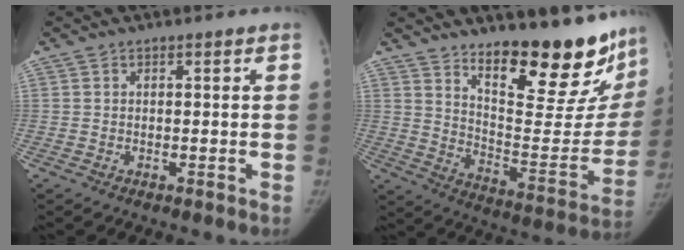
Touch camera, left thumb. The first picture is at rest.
{"total": 24.1, "force": [17.8, 7.4, 14.4], "torque": [-0.158, -0.130, 0.257]}